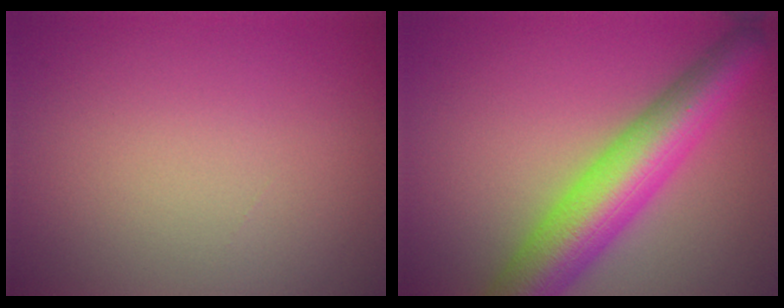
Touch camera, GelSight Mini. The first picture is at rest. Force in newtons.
{"total": 8.7, "press": 8.7, "slide": 0.4}